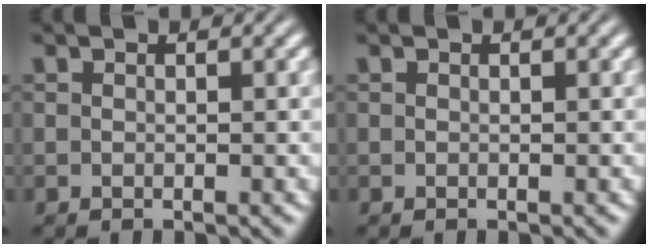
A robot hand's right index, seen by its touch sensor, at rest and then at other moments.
{"total": 0.0}